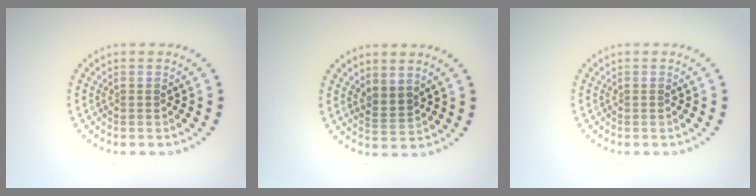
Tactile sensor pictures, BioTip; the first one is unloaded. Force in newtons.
{"total": 1.8, "press": 1.4, "slide": 1.1}
{"total": 0.0}